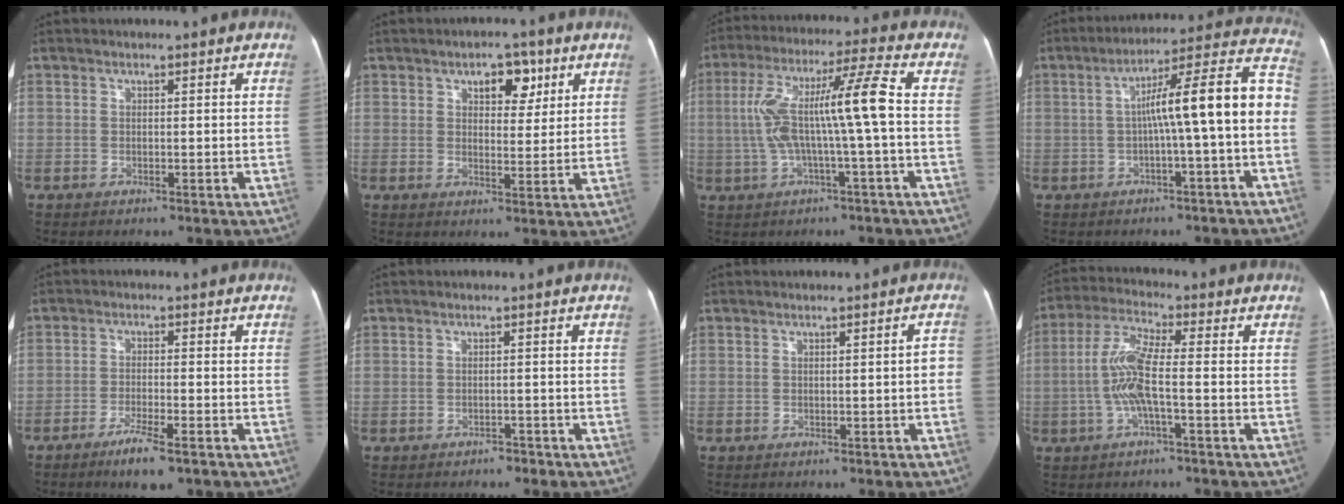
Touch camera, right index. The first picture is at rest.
{"total": 5.7, "force": [3.0, 3.0, 3.8], "torque": [-0.048, 0.010, 0.042]}
{"total": 11.6, "force": [-0.4, -0.2, 11.6], "torque": [-0.226, 0.031, -0.009]}
{"total": 13.7, "force": [-1.3, -0.2, 13.6], "torque": [-0.194, 0.046, -0.023]}
{"total": 5.7, "force": [-3.7, 0.6, 4.3], "torque": [-0.083, -0.012, -0.061]}
{"total": 1.6, "force": [-1.2, 1.1, 0.0], "torque": [-0.004, 0.006, -0.017]}
{"total": 1.9, "force": [-0.4, 0.4, 1.8], "torque": [-0.015, 0.007, -0.003]}
{"total": 8.3, "force": [-1.3, 1.0, 8.1], "torque": [-0.178, 0.012, -0.033]}